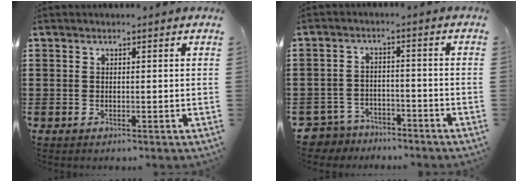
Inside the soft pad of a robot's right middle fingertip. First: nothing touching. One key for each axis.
{"total": 4.6, "fx": -4.5, "fy": 1.1, "fz": -0.1, "tx": -0.025, "ty": 0.000, "tz": -0.103}